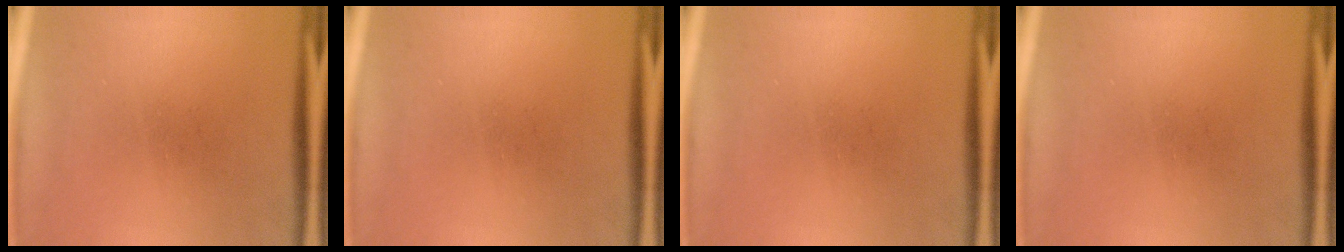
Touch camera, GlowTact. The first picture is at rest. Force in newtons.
{"total": 0.0}
{"total": 0.0}
{"total": 0.0}